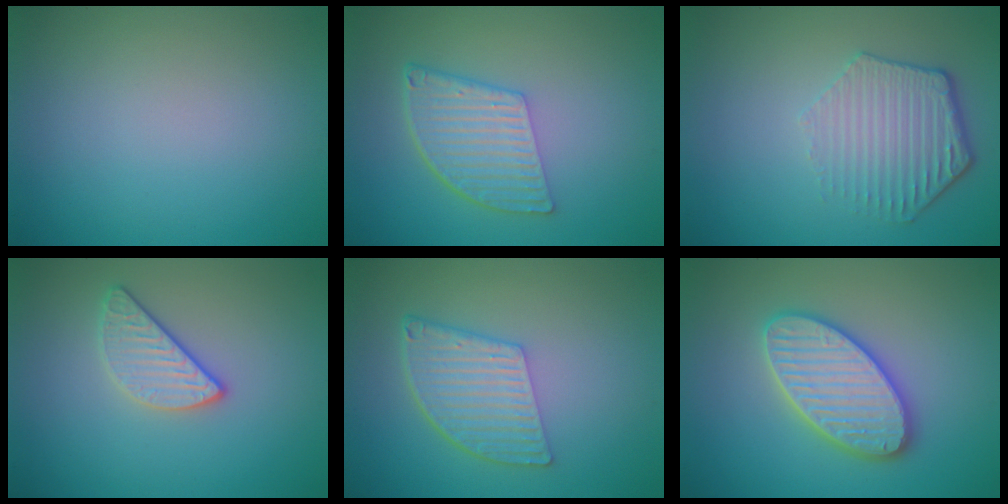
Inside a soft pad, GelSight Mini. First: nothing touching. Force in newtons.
{"total": 5.6, "press": 3.9, "slide": 4.0}
{"total": 4.3, "press": 3.5, "slide": 2.6}
{"total": 2.5, "press": 2.4, "slide": 0.8}
{"total": 5.5, "press": 3.8, "slide": 4.0}
{"total": 5.8, "press": 5.7, "slide": 0.6}